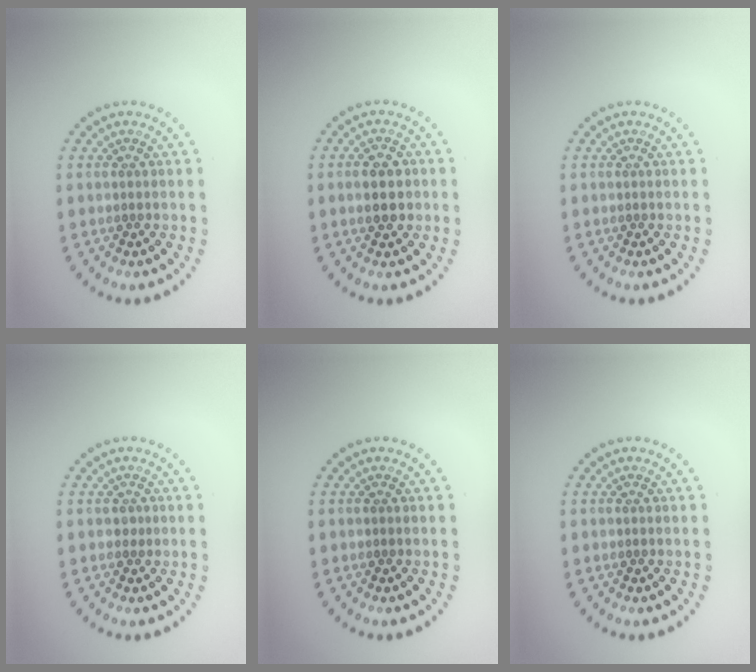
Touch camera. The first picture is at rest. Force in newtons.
{"total": 3.2, "press": 3.2, "slide": 0.1}
{"total": 0.0}
{"total": 0.6, "press": 0.5, "slide": 0.4}
{"total": 0.0}
{"total": 0.0}